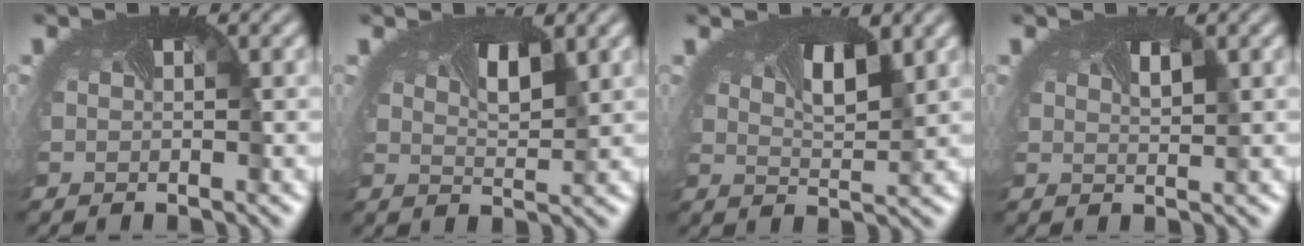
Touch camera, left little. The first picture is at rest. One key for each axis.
{"total": 2.6, "fx": 1.3, "fy": 0.8, "fz": 2.0, "tx": -0.034, "ty": 0.001, "tz": 0.020}
{"total": 3.6, "fx": 1.8, "fy": 1.3, "fz": 2.9, "tx": -0.045, "ty": 0.002, "tz": 0.024}
{"total": 0.9, "fx": 0.6, "fy": 0.1, "fz": 0.7, "tx": -0.007, "ty": 0.002, "tz": 0.009}